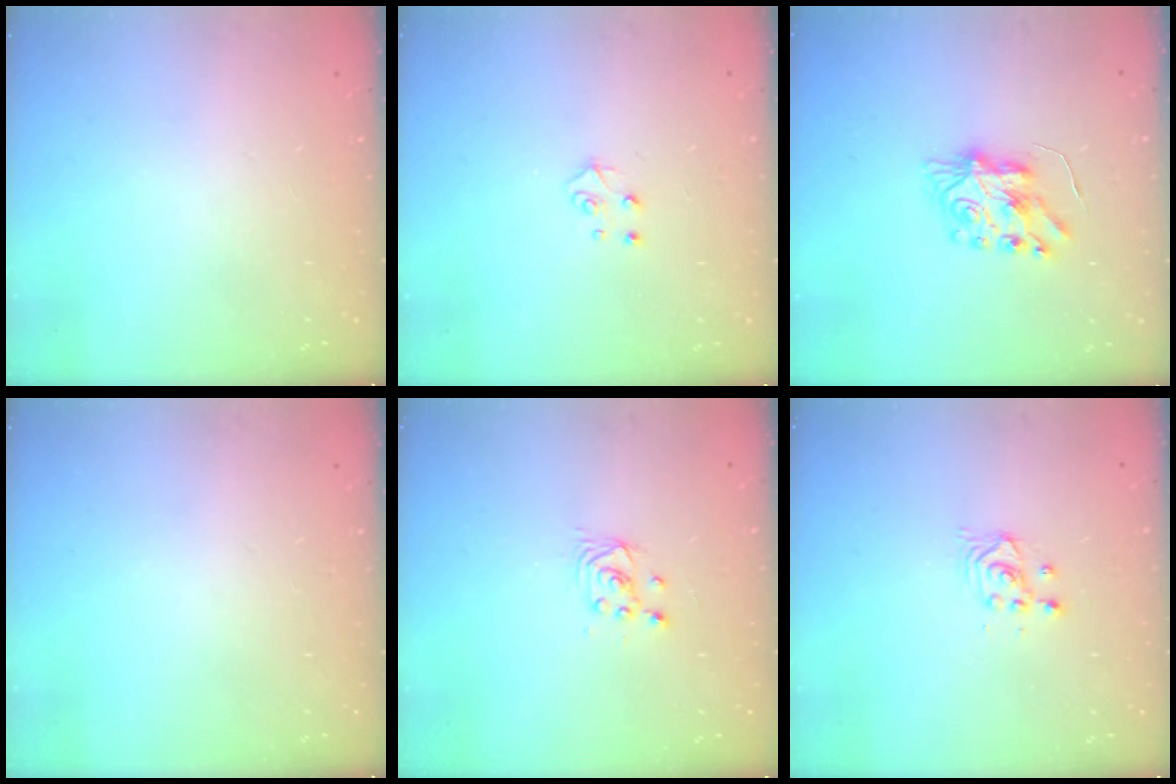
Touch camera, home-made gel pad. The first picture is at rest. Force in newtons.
{"total": 4.5, "press": 4.4, "slide": 0.4}
{"total": 7.4, "press": 7.4, "slide": 0.2}
{"total": 0.0}
{"total": 2.2, "press": 2.2, "slide": 0.3}
{"total": 2.4, "press": 2.4, "slide": 0.2}